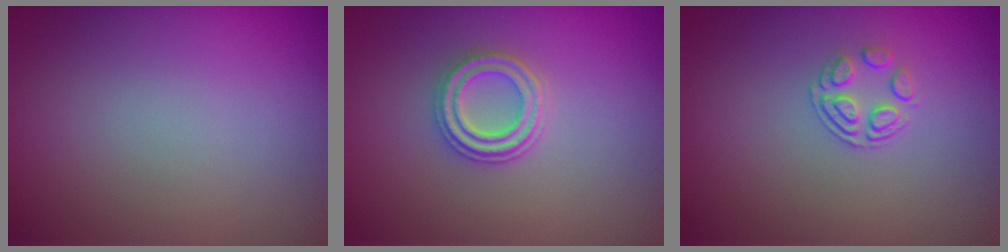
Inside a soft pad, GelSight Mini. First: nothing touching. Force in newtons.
{"total": 2.9, "press": 2.5, "slide": 1.4}
{"total": 1.8, "press": 1.2, "slide": 1.4}